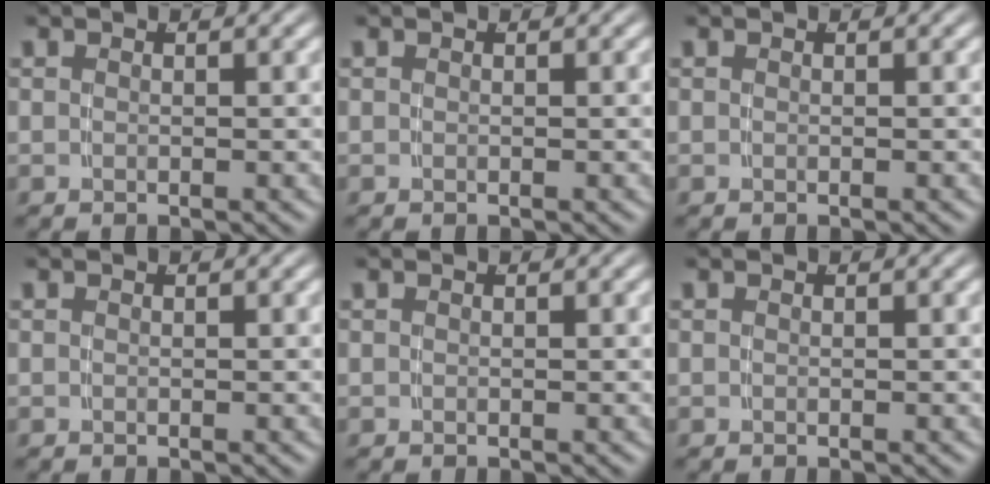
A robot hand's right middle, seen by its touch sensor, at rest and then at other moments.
{"total": 0.0}
{"total": 0.0}
{"total": 0.0}
{"total": 0.0}
{"total": 0.0}